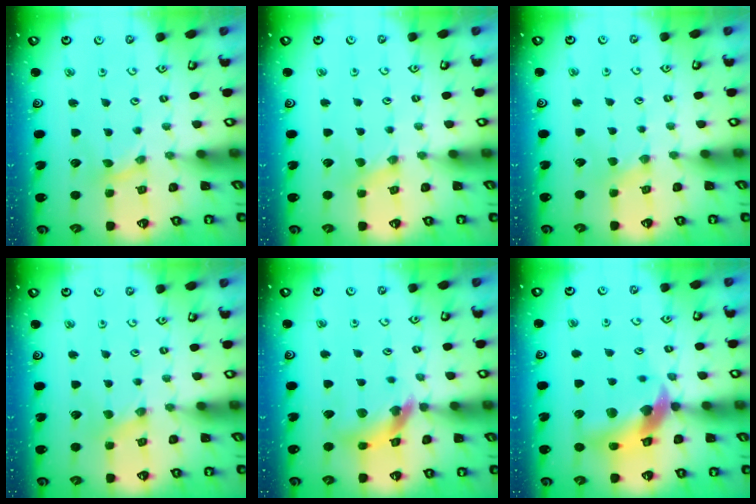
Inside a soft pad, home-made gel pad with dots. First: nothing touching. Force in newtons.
{"total": 0.5, "press": 0.5, "slide": 0.1}
{"total": 1.1, "press": 1.1, "slide": 0.2}
{"total": 0.5, "press": 0.5, "slide": 0.1}
{"total": 12.4, "press": 12.3, "slide": 1.5}
{"total": 13.1, "press": 13.0, "slide": 1.9}